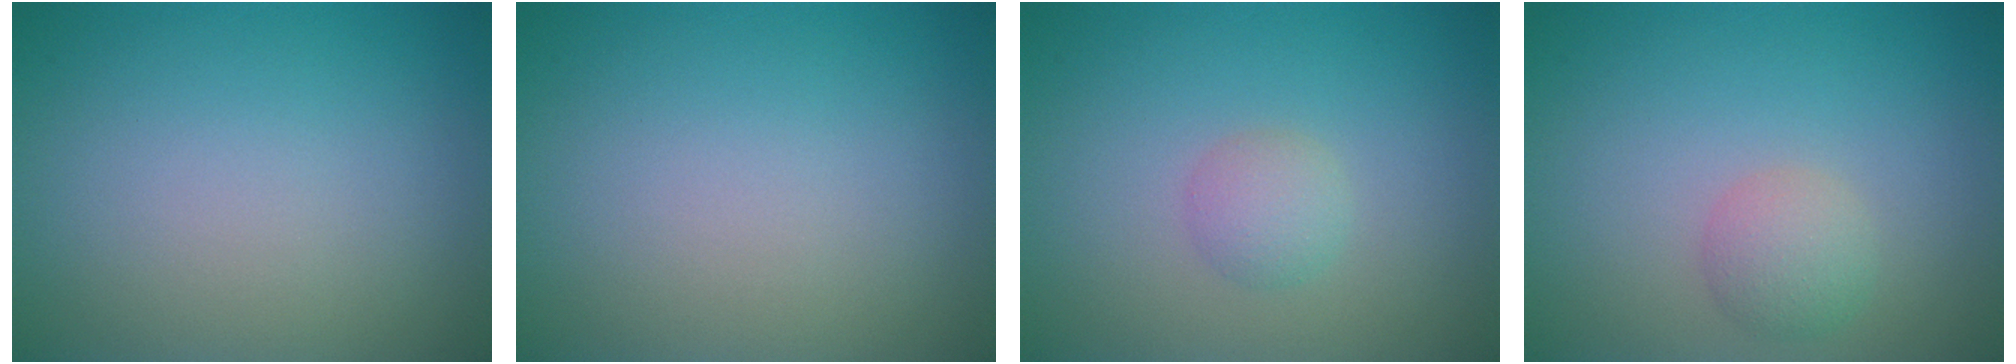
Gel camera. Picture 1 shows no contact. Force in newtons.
{"total": 0.0}
{"total": 1.6, "press": 1.6, "slide": 0.1}
{"total": 2.1, "press": 2.1, "slide": 0.2}